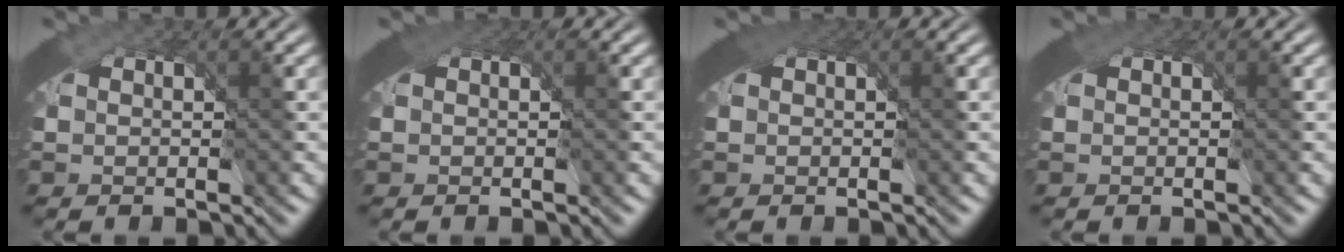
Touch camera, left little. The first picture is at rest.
{"total": 1.4, "force": [0.7, 0.8, 0.8], "torque": [-0.014, -0.003, 0.012]}
{"total": 1.8, "force": [0.9, 1.0, 1.2], "torque": [-0.021, -0.004, 0.015]}
{"total": 0.8, "force": [0.4, 0.6, 0.4], "torque": [-0.008, -0.003, 0.005]}